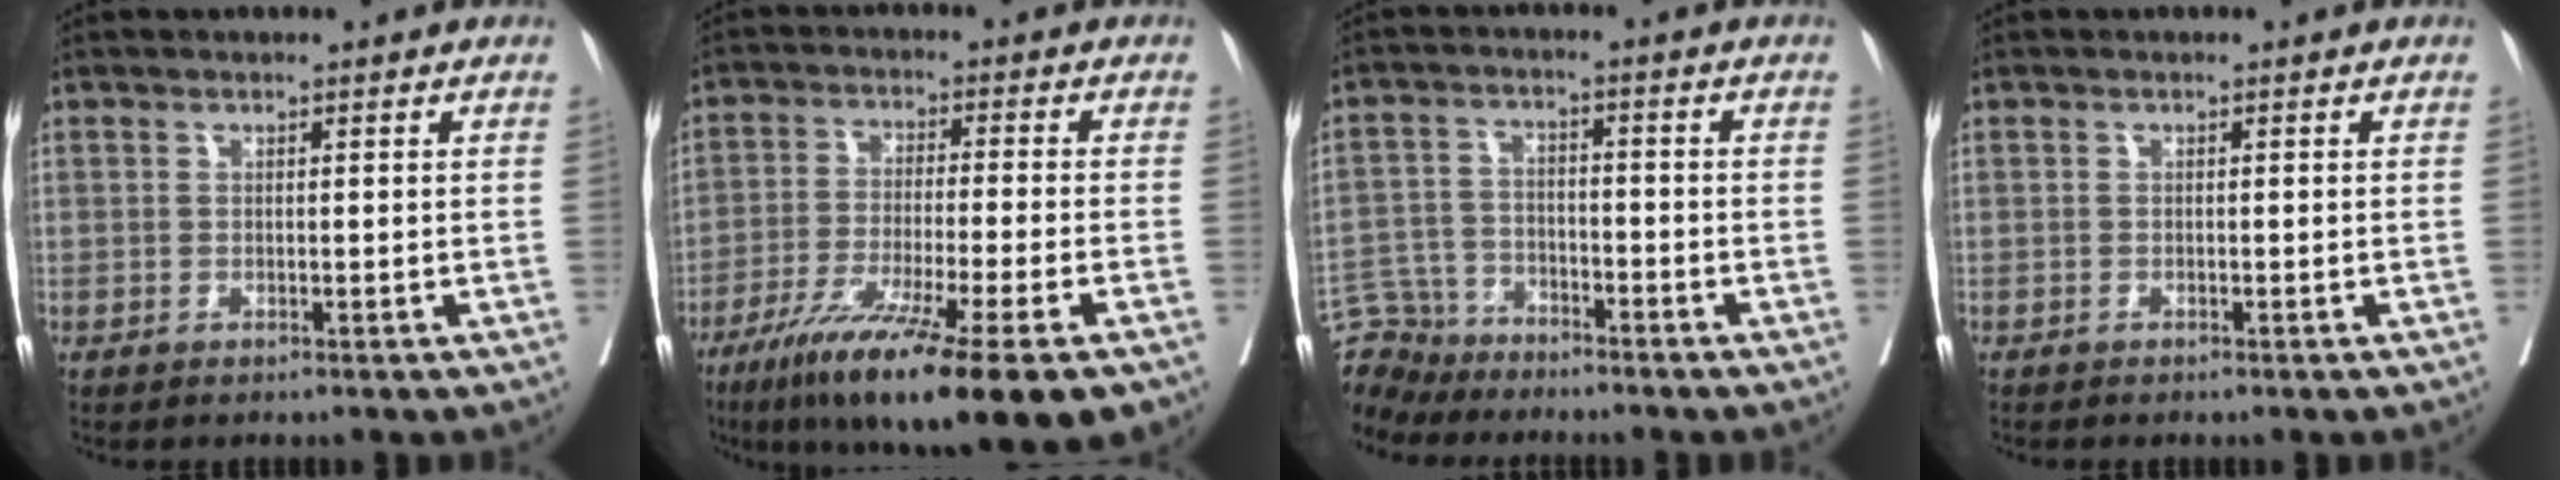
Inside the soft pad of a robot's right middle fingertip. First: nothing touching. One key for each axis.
{"total": 18.6, "fx": -11.9, "fy": 0.7, "fz": 14.3, "tx": -0.200, "ty": -0.051, "tz": -0.193}
{"total": 8.1, "fx": -7.6, "fy": 2.9, "fz": -0.2, "tx": -0.003, "ty": 0.012, "tz": -0.145}
{"total": 0.0}